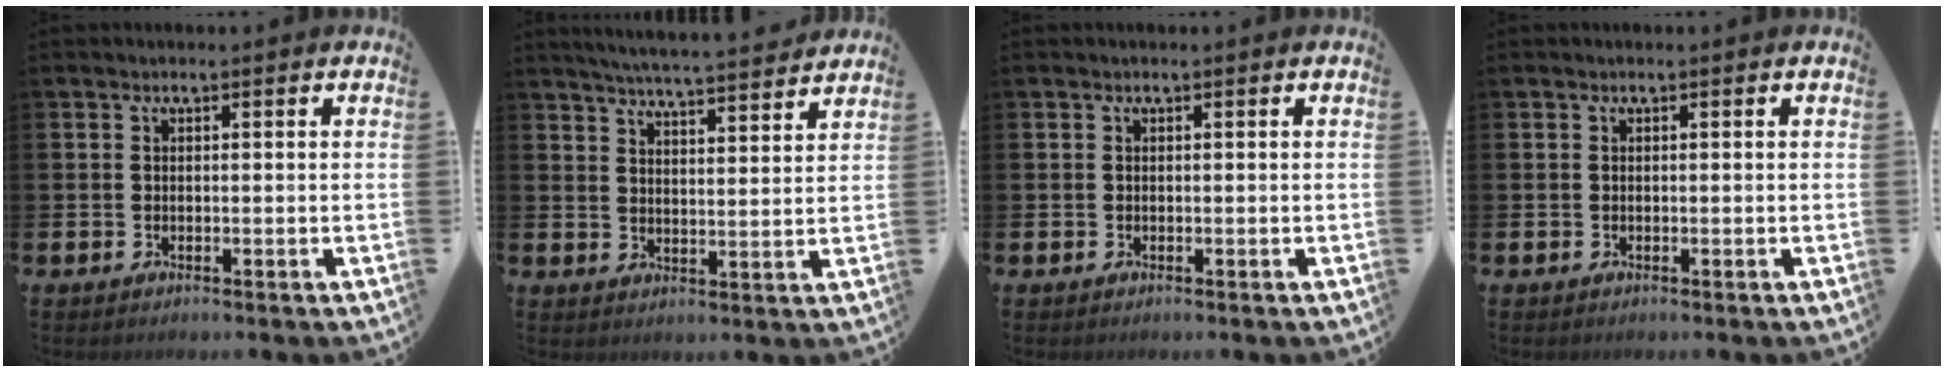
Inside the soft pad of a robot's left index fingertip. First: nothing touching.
{"total": 5.6, "force": [5.5, -0.2, 1.1], "torque": [-0.034, -0.038, 0.095]}
{"total": 0.0}
{"total": 0.0}